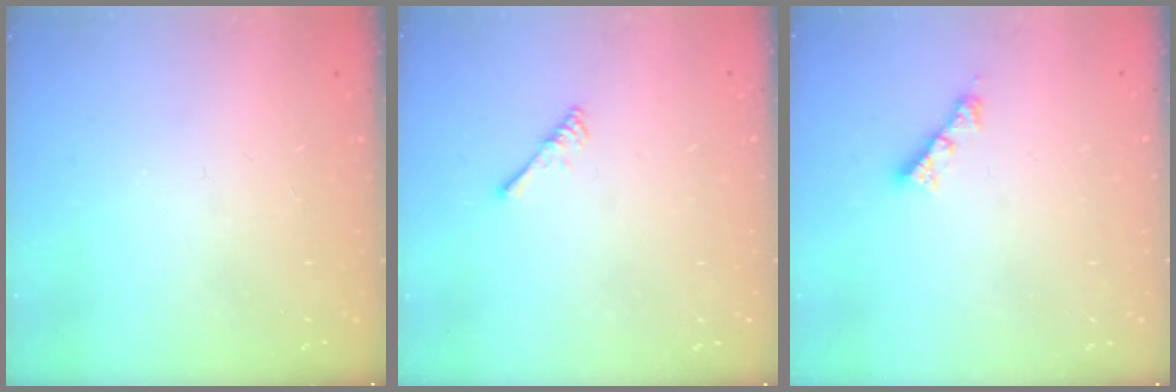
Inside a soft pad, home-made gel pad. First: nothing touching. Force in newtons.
{"total": 2.5, "press": 2.5, "slide": 0.4}
{"total": 3.3, "press": 3.3, "slide": 0.2}